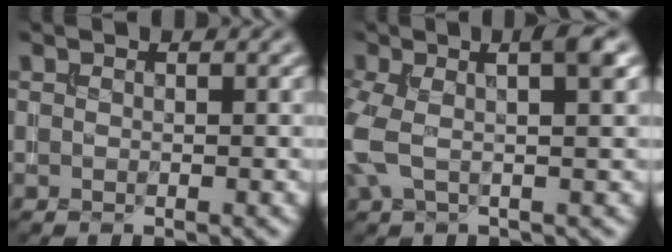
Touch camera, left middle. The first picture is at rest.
{"total": 5.7, "force": [0.6, 1.8, 5.4], "torque": [-0.111, 0.008, 0.001]}